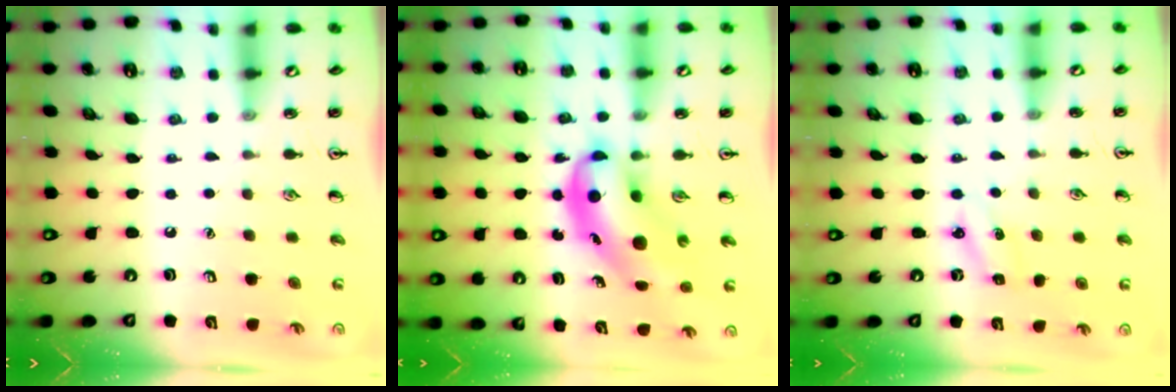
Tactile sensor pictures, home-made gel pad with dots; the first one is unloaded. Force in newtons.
{"total": 9.0, "press": 8.7, "slide": 2.6}
{"total": 2.9, "press": 2.7, "slide": 0.9}